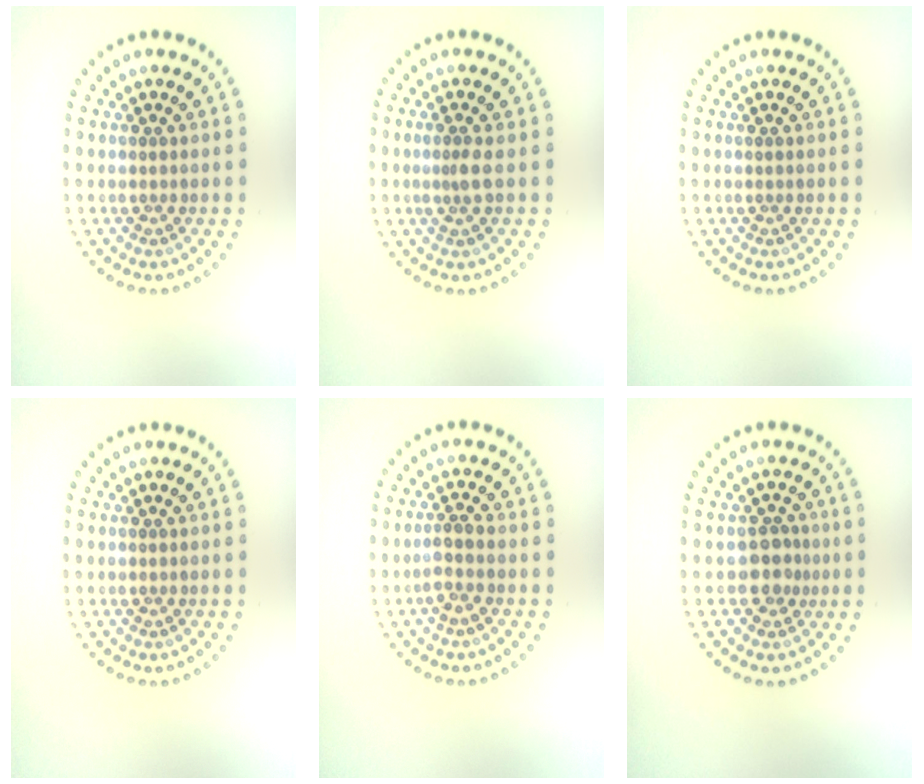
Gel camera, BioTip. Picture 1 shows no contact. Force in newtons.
{"total": 1.5, "press": 1.1, "slide": 1.0}
{"total": 0.0}
{"total": 0.0}
{"total": 1.7, "press": 1.4, "slide": 1.1}
{"total": 2.1, "press": 1.8, "slide": 1.0}